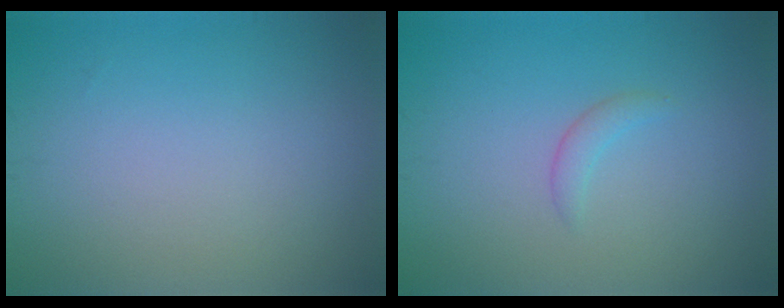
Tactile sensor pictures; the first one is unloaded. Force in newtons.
{"total": 1.1, "press": 1.1, "slide": 0.1}